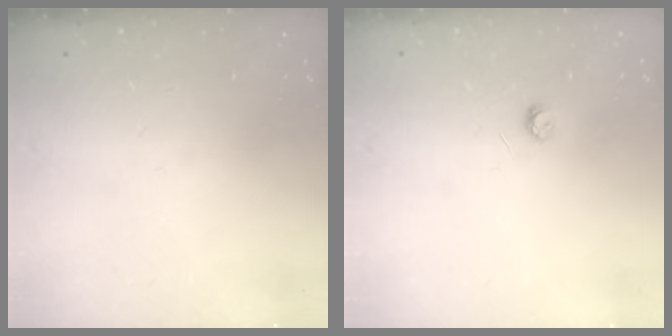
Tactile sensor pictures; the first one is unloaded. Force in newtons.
{"total": 3.3, "press": 3.3, "slide": 0.2}